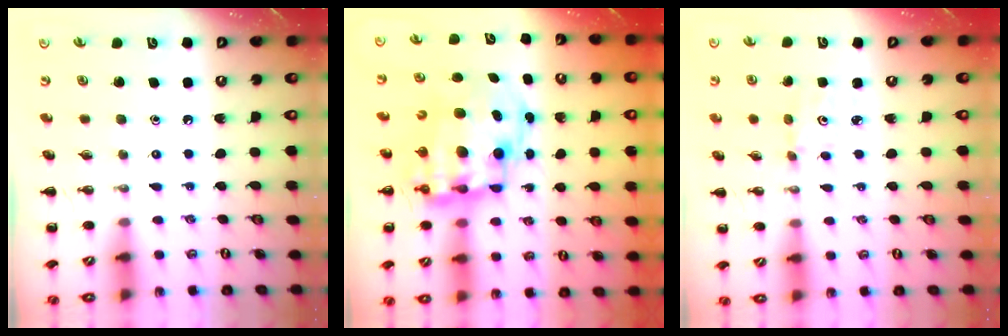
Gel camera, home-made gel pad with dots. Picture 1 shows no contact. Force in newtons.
{"total": 14.5, "press": 14.1, "slide": 3.3}
{"total": 1.8, "press": 1.7, "slide": 0.6}